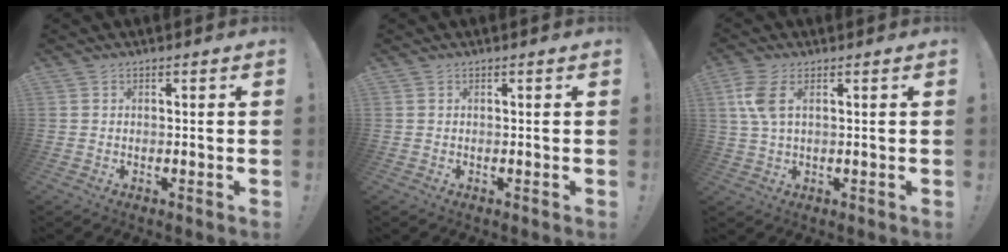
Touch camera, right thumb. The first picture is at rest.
{"total": 0.0}
{"total": 6.7, "force": [2.0, 2.9, 5.7], "torque": [-0.116, -0.003, 0.037]}